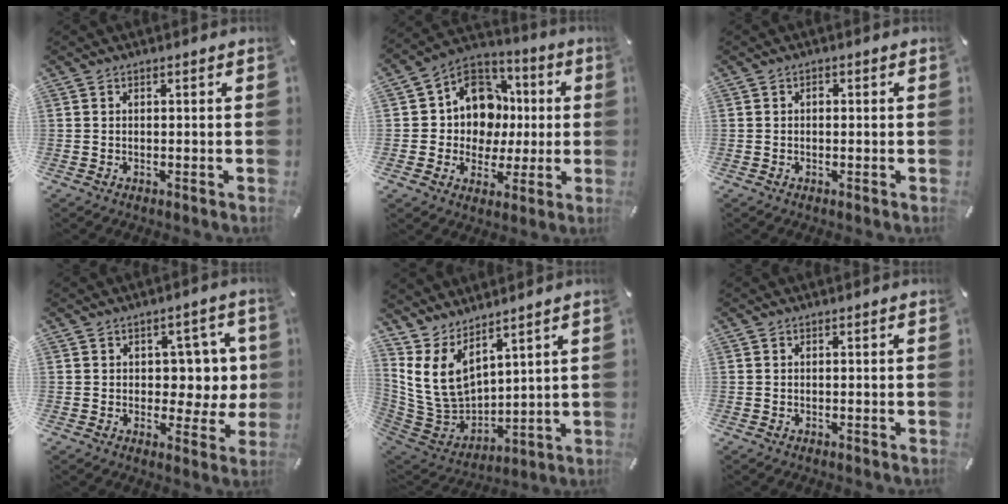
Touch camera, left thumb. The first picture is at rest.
{"total": 13.2, "force": [1.2, 12.1, 5.1], "torque": [-0.096, -0.004, 0.034]}
{"total": 0.8, "force": [-0.1, 0.6, 0.5], "torque": [-0.009, 0.004, -0.003]}
{"total": 7.6, "force": [1.6, 5.7, 4.8], "torque": [-0.048, -0.004, 0.024]}
{"total": 11.2, "force": [6.2, 7.7, 5.3], "torque": [-0.132, -0.047, 0.126]}
{"total": 0.0}